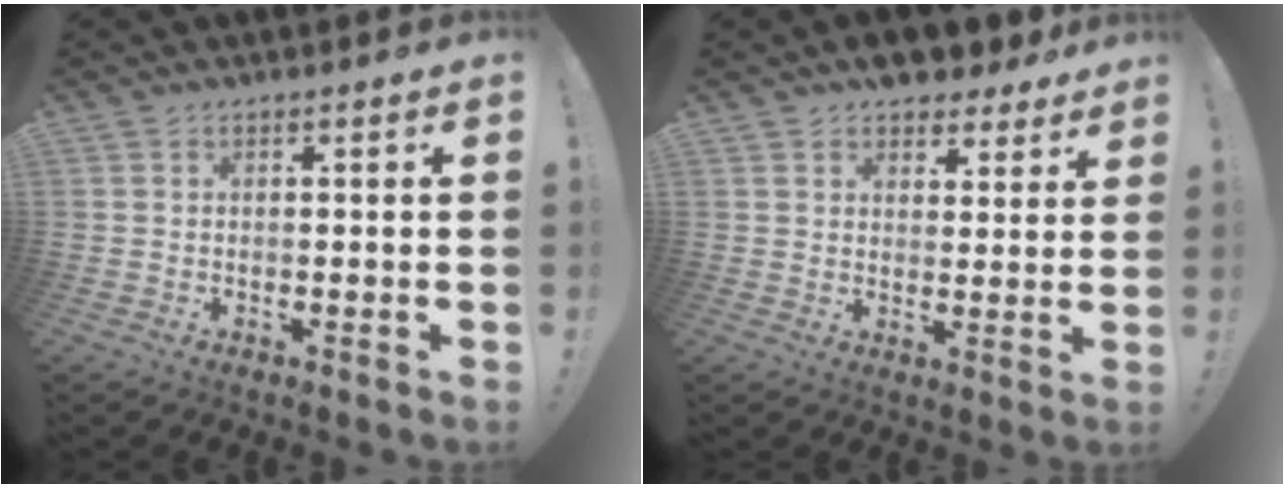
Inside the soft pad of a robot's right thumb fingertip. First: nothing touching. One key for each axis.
{"total": 7.5, "fx": 6.4, "fy": 3.6, "fz": 1.8, "tx": -0.026, "ty": -0.044, "tz": 0.118}